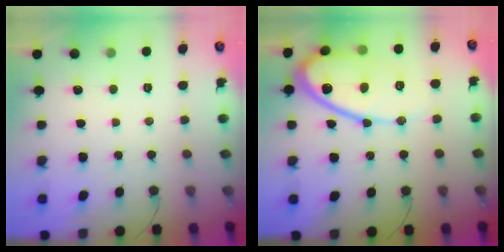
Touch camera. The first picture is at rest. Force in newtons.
{"total": 14.2, "press": 14.2, "slide": 1.1}